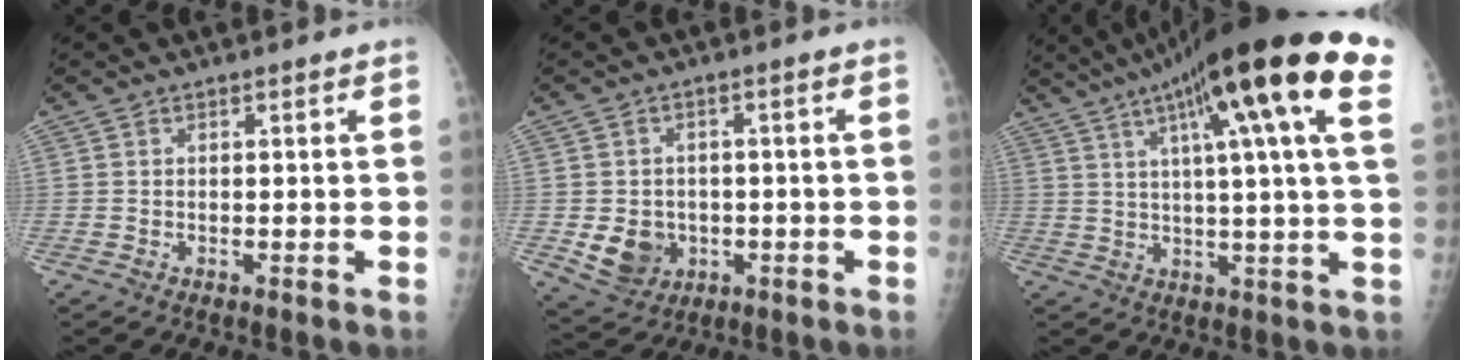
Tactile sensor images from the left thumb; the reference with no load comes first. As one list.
[{"total": 7.2, "force": [-1.6, 6.2, 3.4], "torque": [-0.035, 0.007, -0.013]}, {"total": 22.5, "force": [10.9, 2.4, 19.5], "torque": [-0.299, 0.006, 0.149]}]